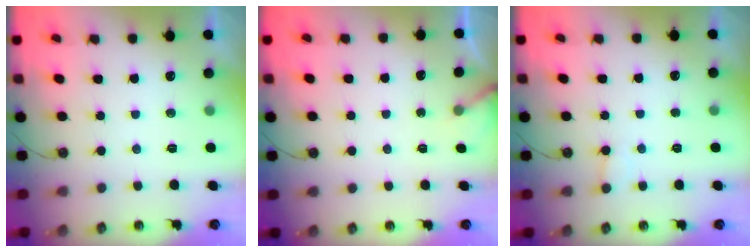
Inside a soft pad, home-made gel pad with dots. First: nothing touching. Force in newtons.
{"total": 3.0, "press": 3.0, "slide": 0.3}
{"total": 3.3, "press": 3.3, "slide": 0.4}